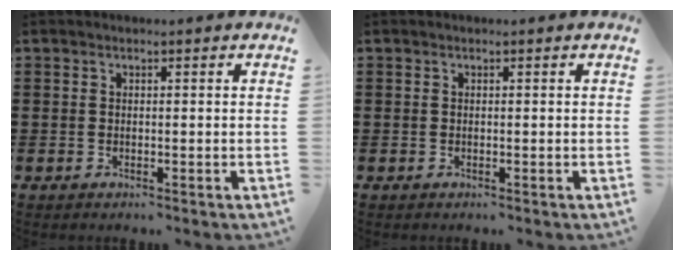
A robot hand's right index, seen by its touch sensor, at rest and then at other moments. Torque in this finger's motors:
{"motor_torque": [-0.03, 0.02, 0.00, 0.00]}